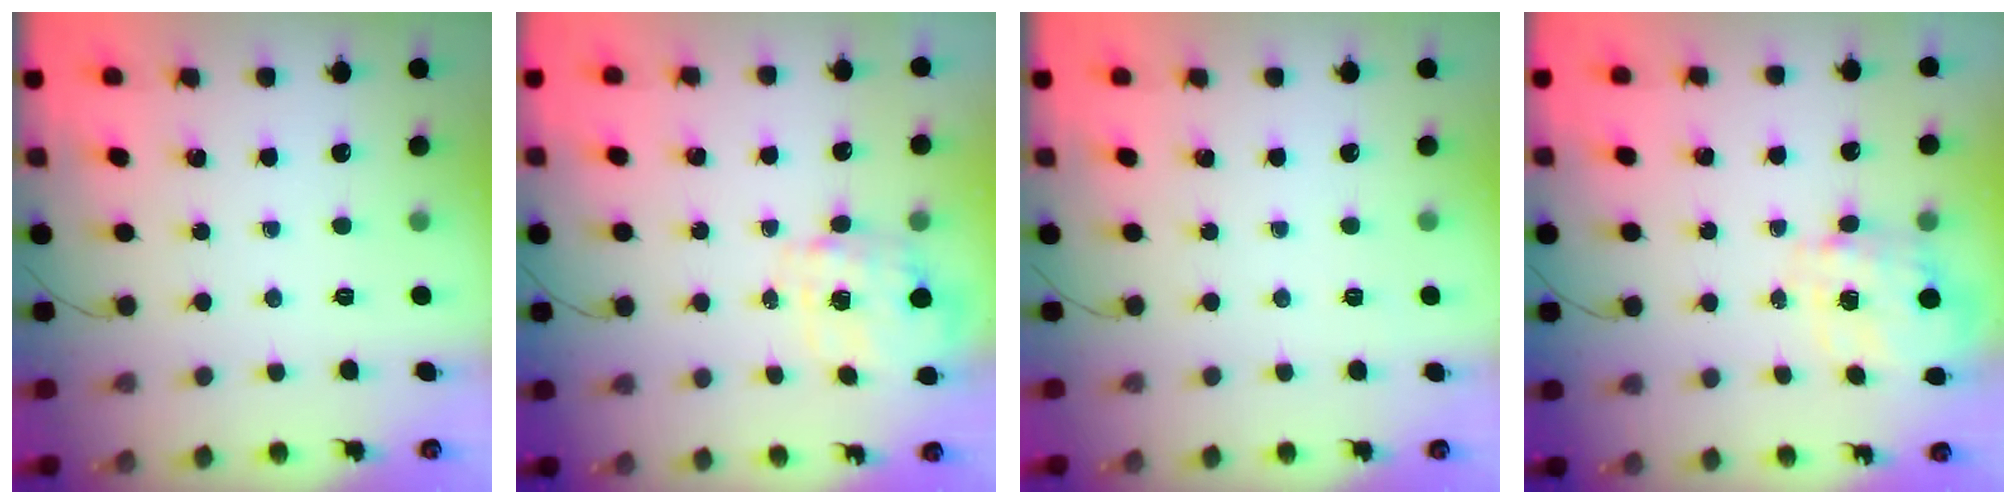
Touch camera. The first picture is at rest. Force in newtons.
{"total": 3.9, "press": 3.9, "slide": 0.8}
{"total": 2.4, "press": 2.1, "slide": 1.2}
{"total": 3.6, "press": 3.5, "slide": 1.0}